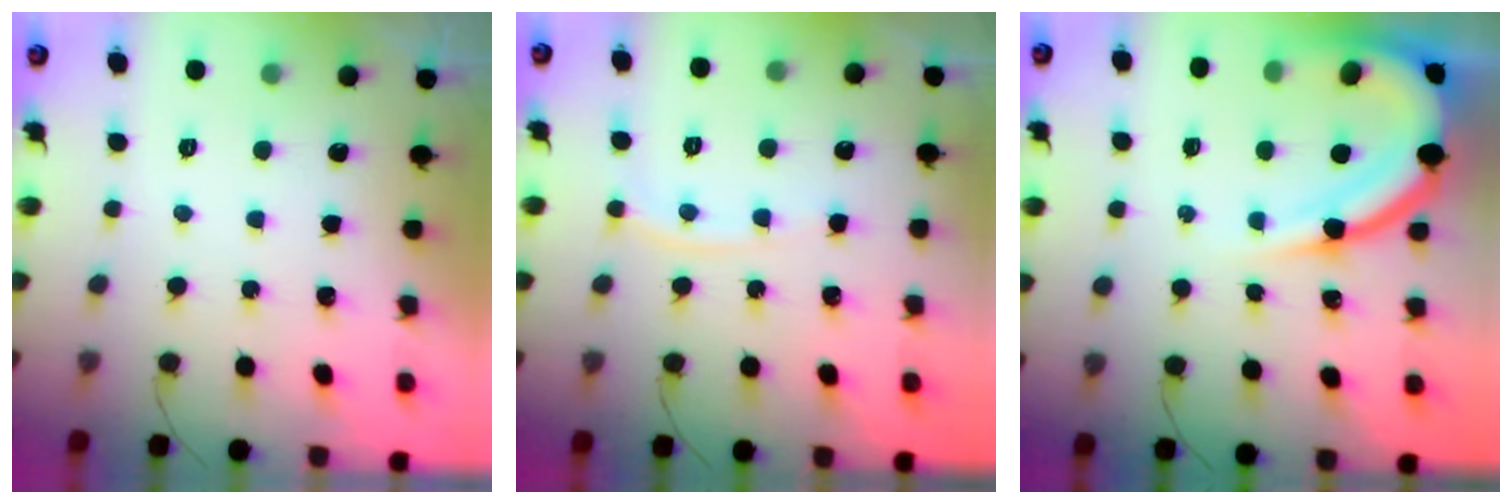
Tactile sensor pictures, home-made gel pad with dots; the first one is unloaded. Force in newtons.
{"total": 5.7, "press": 5.7, "slide": 0.8}
{"total": 13.8, "press": 13.7, "slide": 1.3}